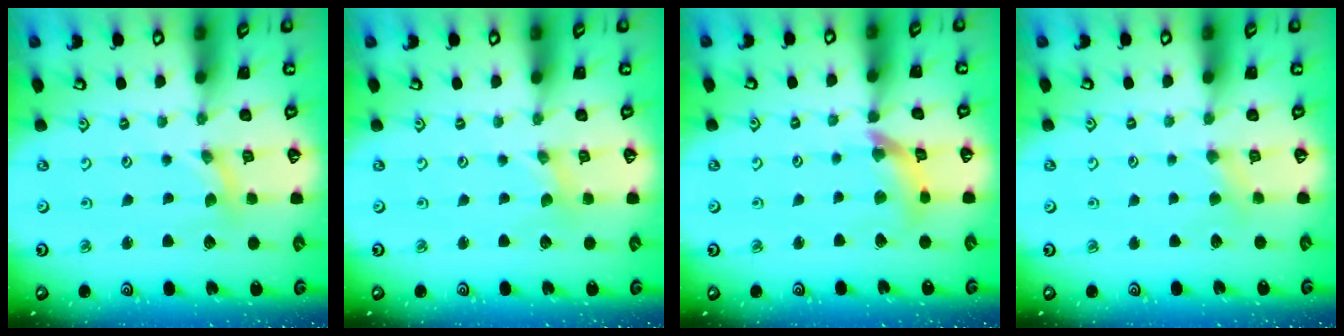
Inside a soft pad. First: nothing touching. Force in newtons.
{"total": 0.0}
{"total": 10.1, "press": 10.1, "slide": 1.2}
{"total": 4.4, "press": 4.3, "slide": 0.5}